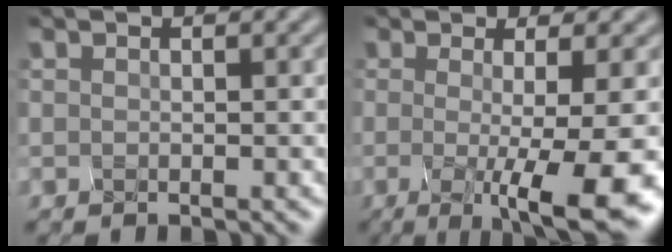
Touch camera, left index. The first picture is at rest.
{"total": 9.8, "force": [-2.4, 2.1, 9.3], "torque": [-0.123, -0.018, -0.015]}